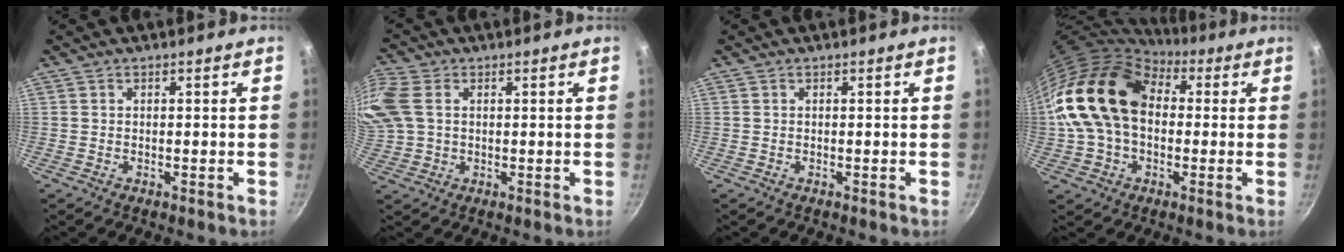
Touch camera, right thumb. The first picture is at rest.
{"total": 8.5, "force": [1.8, 6.2, 5.6], "torque": [-0.124, 0.012, 0.035]}
{"total": 0.0}
{"total": 19.7, "force": [1.8, 14.1, 13.7], "torque": [-0.238, 0.040, 0.022]}